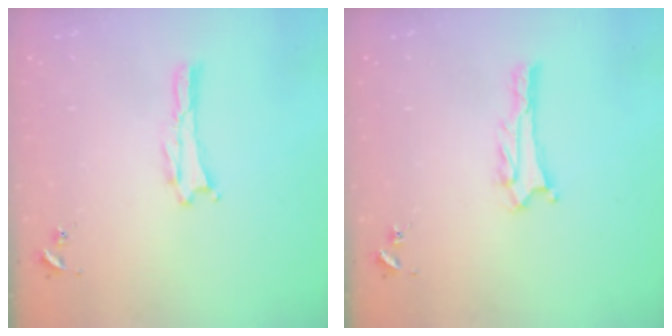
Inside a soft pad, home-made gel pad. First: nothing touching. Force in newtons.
{"total": 2.7, "press": 2.7, "slide": 0.2}